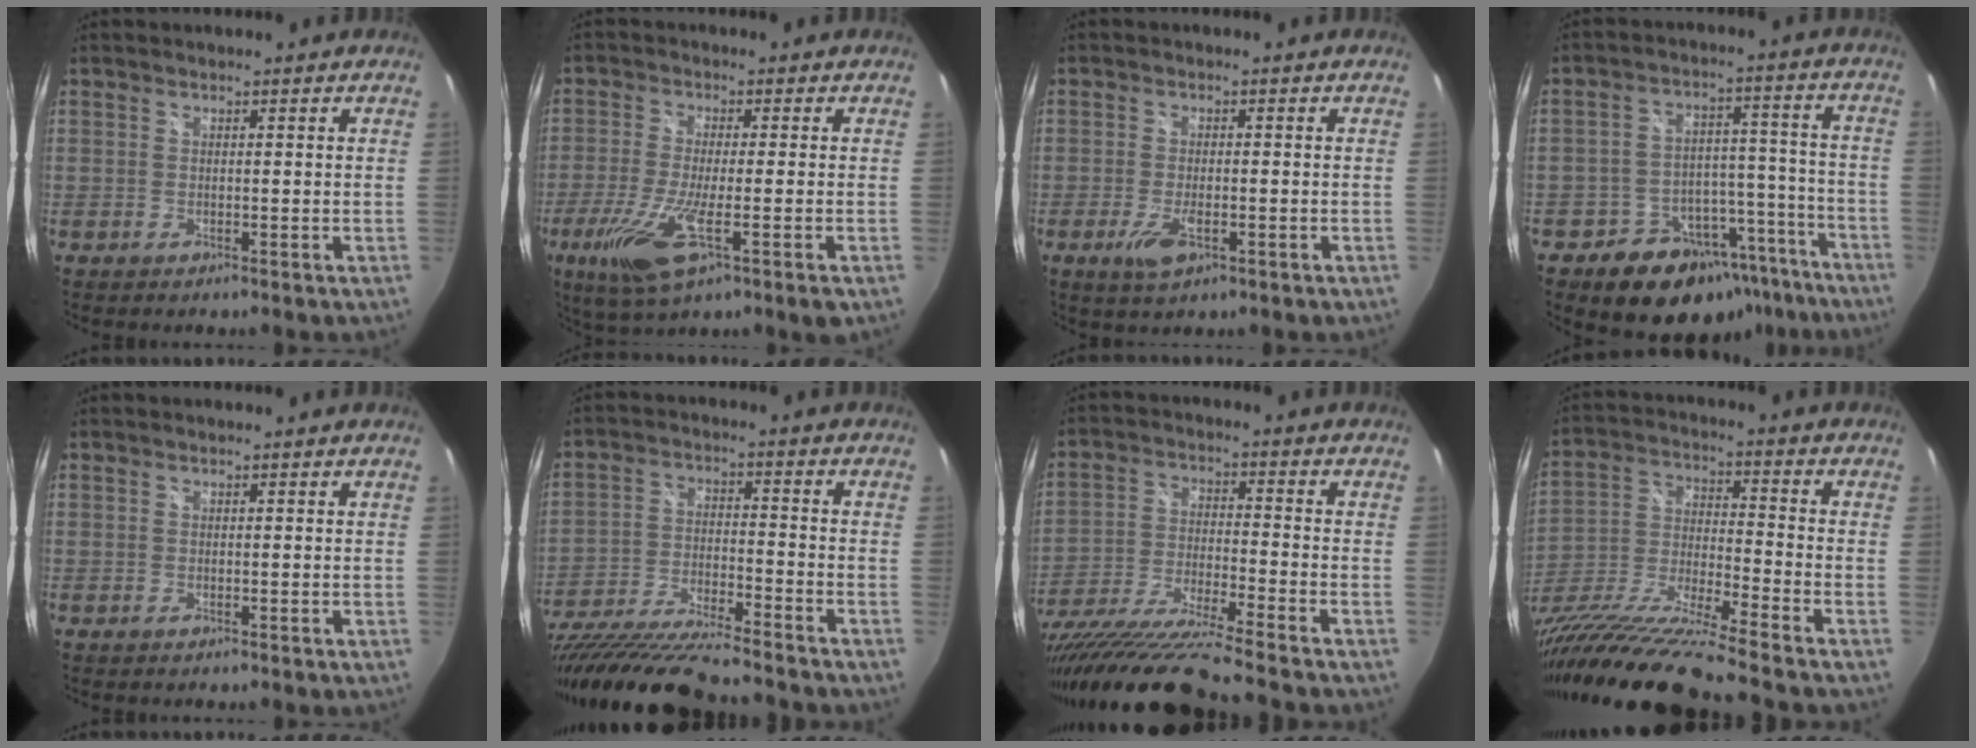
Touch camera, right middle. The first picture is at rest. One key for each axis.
{"total": 12.1, "fx": -4.9, "fy": 2.2, "fz": 10.8, "tx": -0.231, "ty": -0.039, "tz": -0.092}
{"total": 4.7, "fx": -2.1, "fy": 1.9, "fz": 3.7, "tx": -0.081, "ty": -0.011, "tz": -0.037}
{"total": 17.1, "fx": -12.2, "fy": 10.5, "fz": 5.7, "tx": -0.101, "ty": 0.057, "tz": -0.146}
{"total": 0.0}
{"total": 20.6, "fx": -17.8, "fy": 1.8, "fz": 10.2, "tx": -0.210, "ty": -0.052, "tz": -0.310}
{"total": 18.5, "fx": -15.7, "fy": -1.1, "fz": 9.8, "tx": -0.192, "ty": -0.058, "tz": -0.285}
{"total": 19.5, "fx": -16.0, "fy": -1.5, "fz": 11.1, "tx": -0.197, "ty": -0.055, "tz": -0.293}